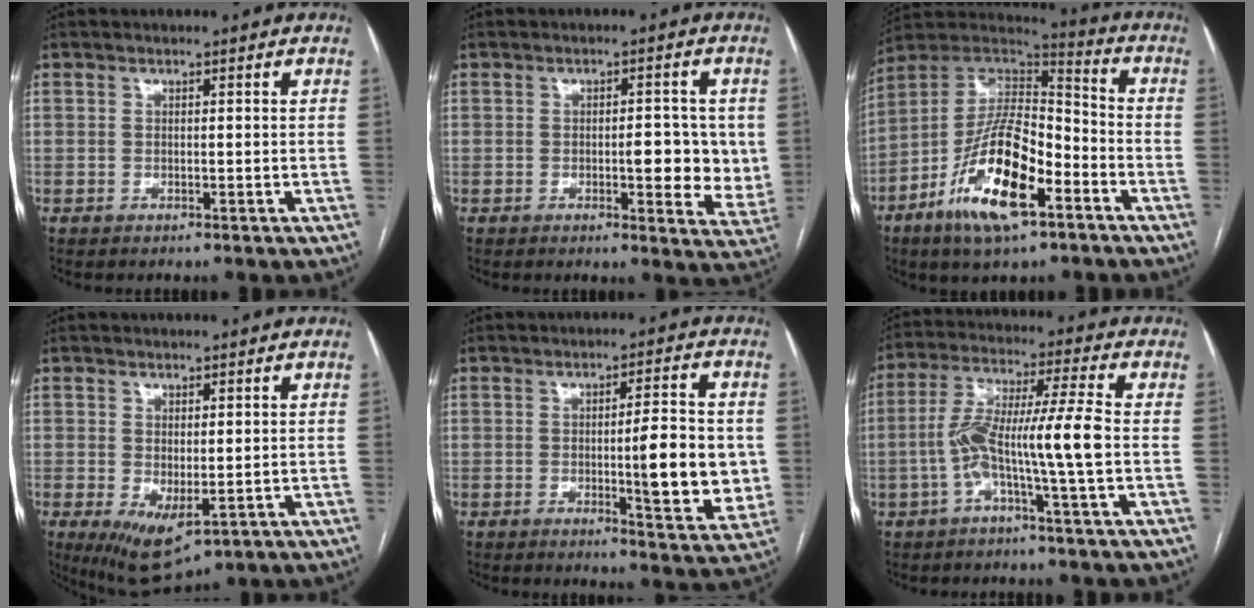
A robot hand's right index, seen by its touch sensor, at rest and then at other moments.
{"total": 7.5, "force": [-0.2, 2.7, 7.0], "torque": [-0.076, -0.004, -0.003]}
{"total": 18.0, "force": [-8.3, 5.4, 15.0], "torque": [-0.292, -0.003, -0.146]}
{"total": 7.0, "force": [-2.0, 2.9, 6.0], "torque": [-0.103, -0.022, -0.014]}
{"total": 10.7, "force": [-0.7, 1.9, 10.6], "torque": [-0.134, -0.003, -0.007]}
{"total": 10.4, "force": [-2.4, -0.9, 10.1], "torque": [-0.199, 0.021, -0.050]}